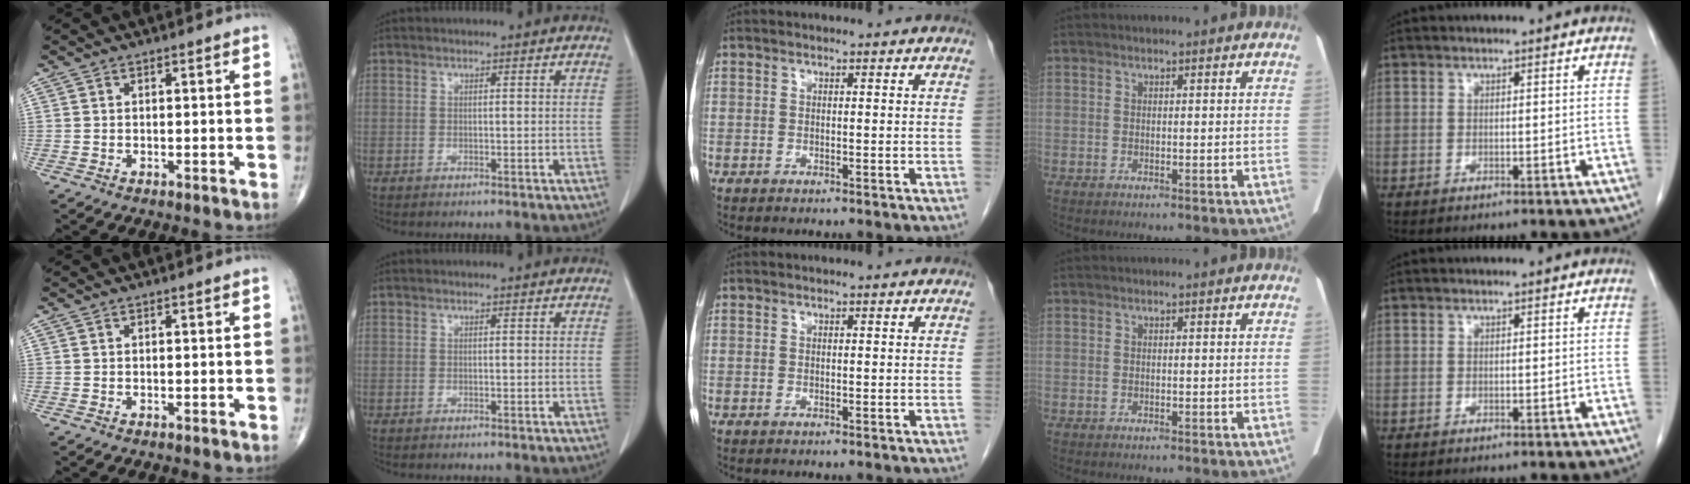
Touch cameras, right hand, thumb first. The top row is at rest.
{}